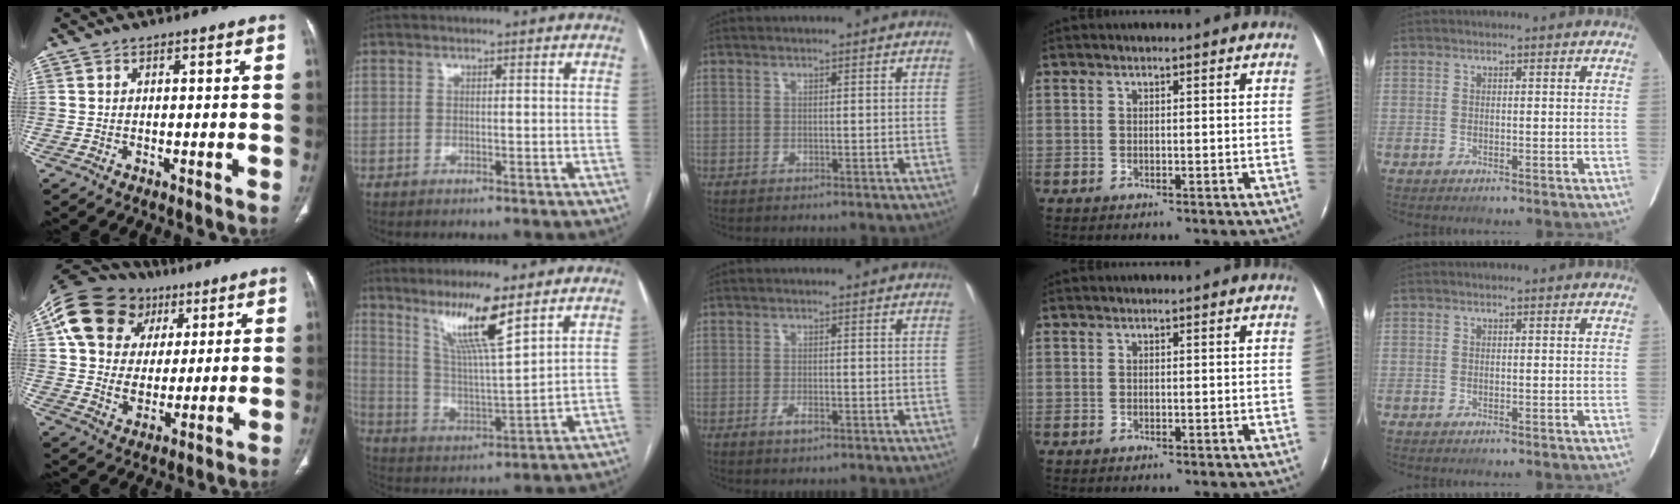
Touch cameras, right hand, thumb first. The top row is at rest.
{"thumb": {"total": 20.8, "force": [8.0, 16.2, 10.3], "torque": [-0.172, 0.017, 0.144]}, "index": {"total": 11.1, "force": [7.3, 0.1, 8.4], "torque": [-0.158, -0.009, 0.139]}, "middle": {"total": 1.8, "force": [-1.0, 0.6, 1.4], "torque": [-0.023, 0.000, -0.015]}}